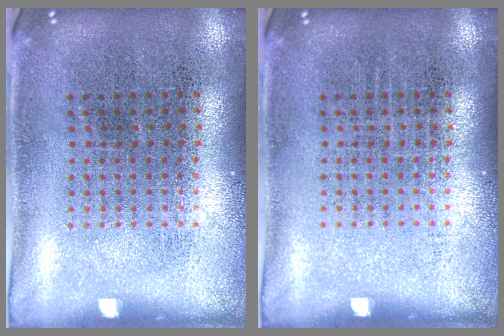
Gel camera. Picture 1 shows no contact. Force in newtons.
{"total": 0.0}